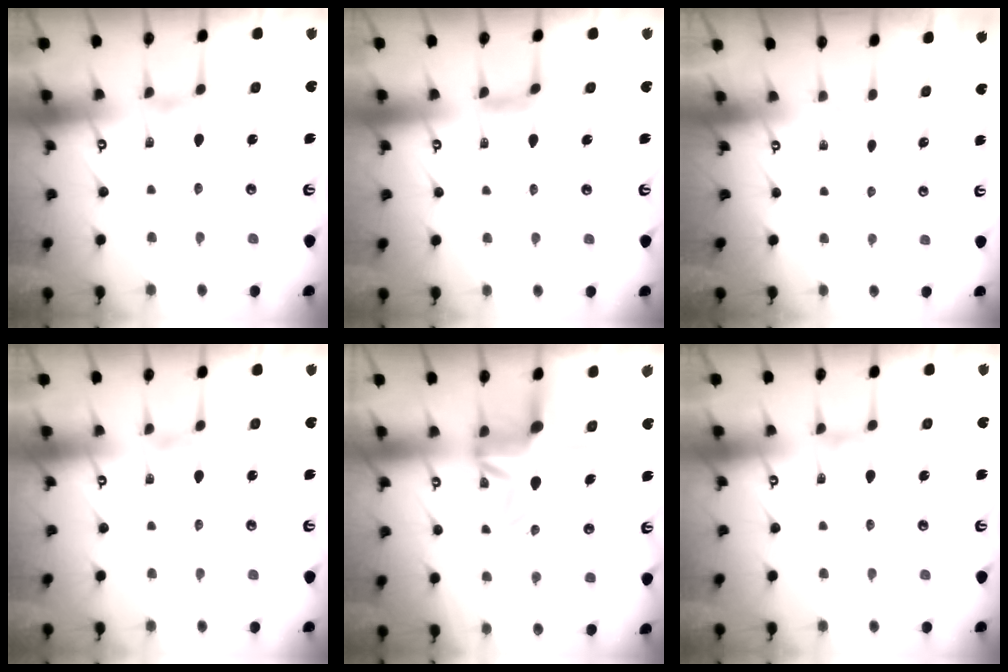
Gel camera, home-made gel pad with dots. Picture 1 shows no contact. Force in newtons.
{"total": 5.4, "press": 5.4, "slide": 0.5}
{"total": 0.0}
{"total": 0.9, "press": 0.9, "slide": 0.1}
{"total": 10.0, "press": 9.8, "slide": 1.7}
{"total": 0.0}